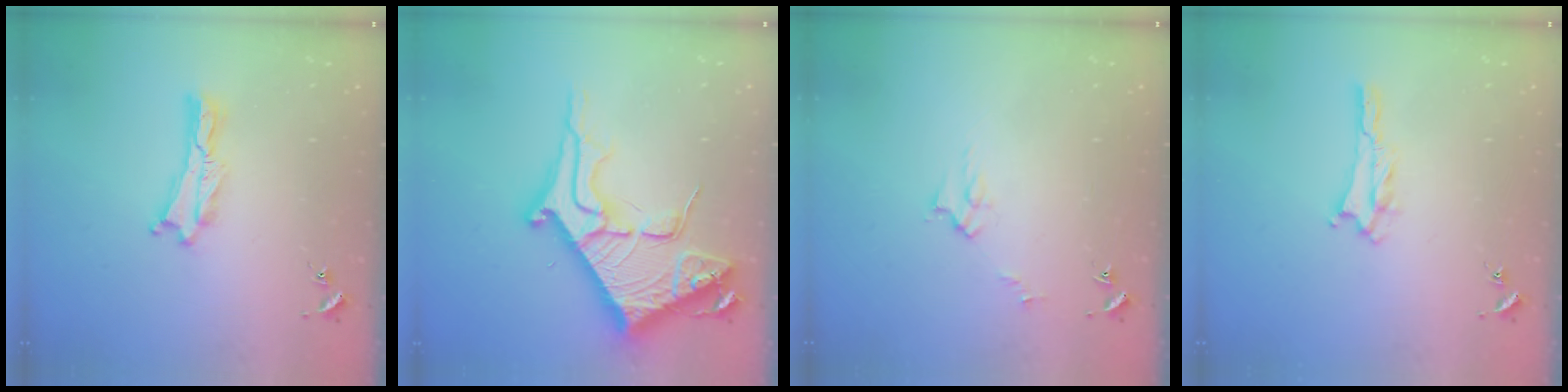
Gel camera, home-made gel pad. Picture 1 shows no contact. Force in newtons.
{"total": 13.9, "press": 13.9, "slide": 1.5}
{"total": 3.0, "press": 3.0, "slide": 0.3}
{"total": 2.1, "press": 2.1, "slide": 0.3}